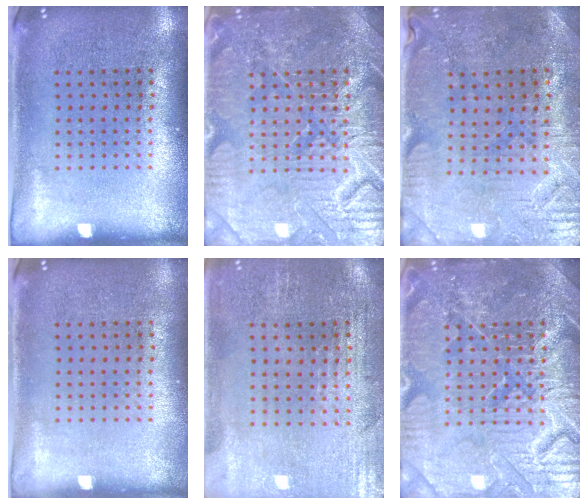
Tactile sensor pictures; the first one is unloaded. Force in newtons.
{"total": 7.1, "press": 7.1, "slide": 1.0}
{"total": 0.9, "press": 0.8, "slide": 0.4}
{"total": 0.0}
{"total": 0.6, "press": 0.5, "slide": 0.3}
{"total": 5.6, "press": 5.6, "slide": 0.6}